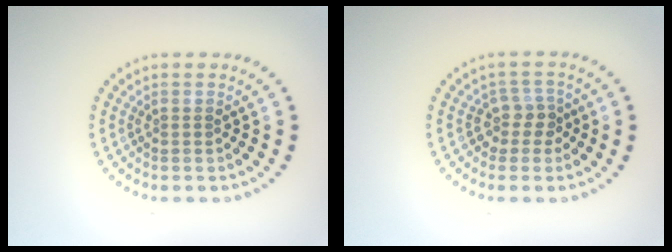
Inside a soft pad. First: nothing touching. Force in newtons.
{"total": 2.2, "press": 1.7, "slide": 1.4}